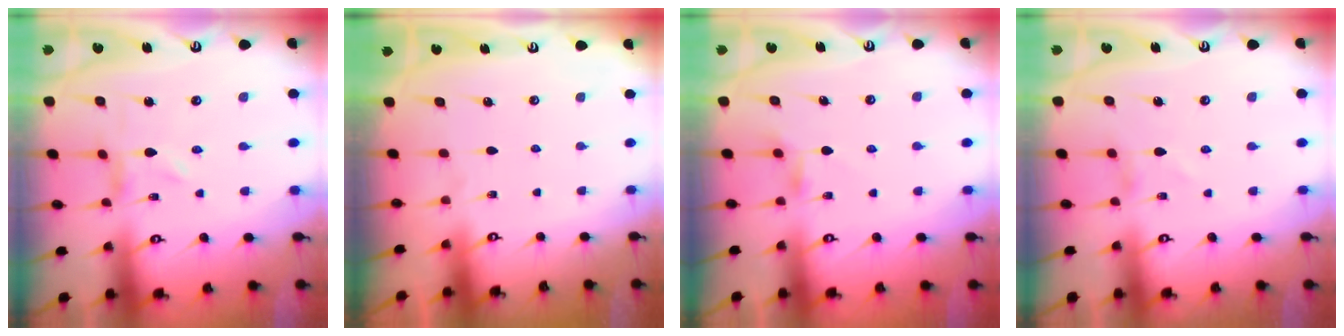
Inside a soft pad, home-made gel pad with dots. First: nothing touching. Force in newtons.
{"total": 0.0}
{"total": 2.9, "press": 2.9, "slide": 0.4}
{"total": 0.5, "press": 0.5, "slide": 0.2}